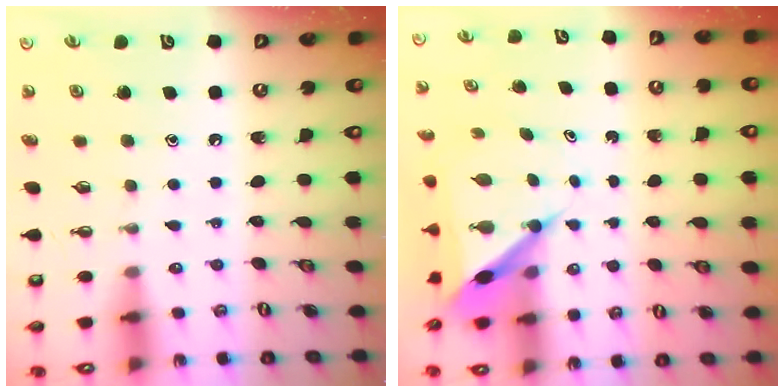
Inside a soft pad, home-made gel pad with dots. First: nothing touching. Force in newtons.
{"total": 7.1, "press": 7.1, "slide": 0.6}